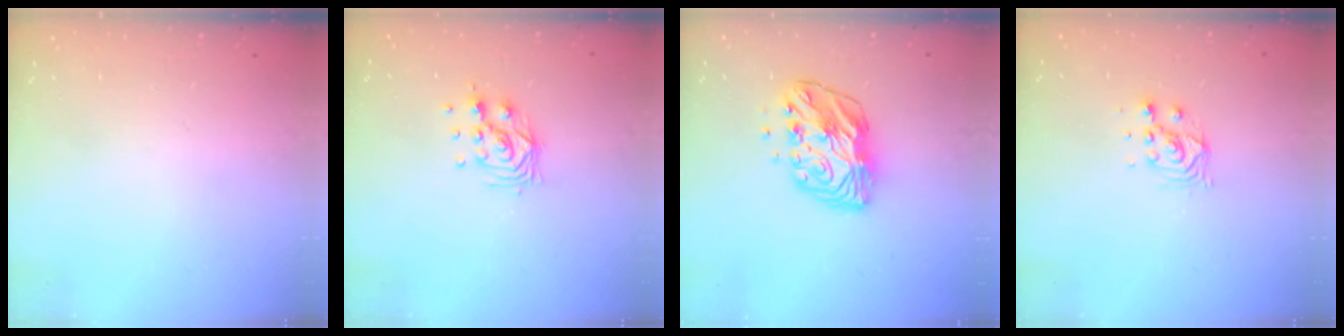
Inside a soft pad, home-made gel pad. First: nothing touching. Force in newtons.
{"total": 9.5, "press": 9.5, "slide": 0.7}
{"total": 12.7, "press": 12.7, "slide": 1.0}
{"total": 5.5, "press": 5.5, "slide": 0.3}